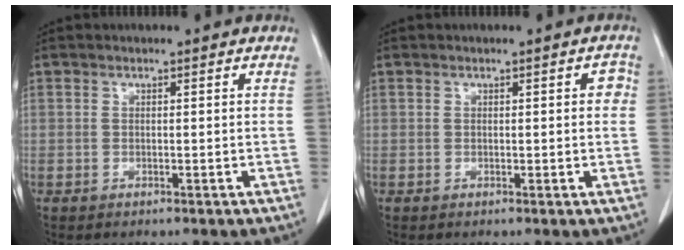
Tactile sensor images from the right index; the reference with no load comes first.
{"total": 2.0, "force": [0.5, 1.0, 1.7], "torque": [-0.007, 0.009, 0.003]}